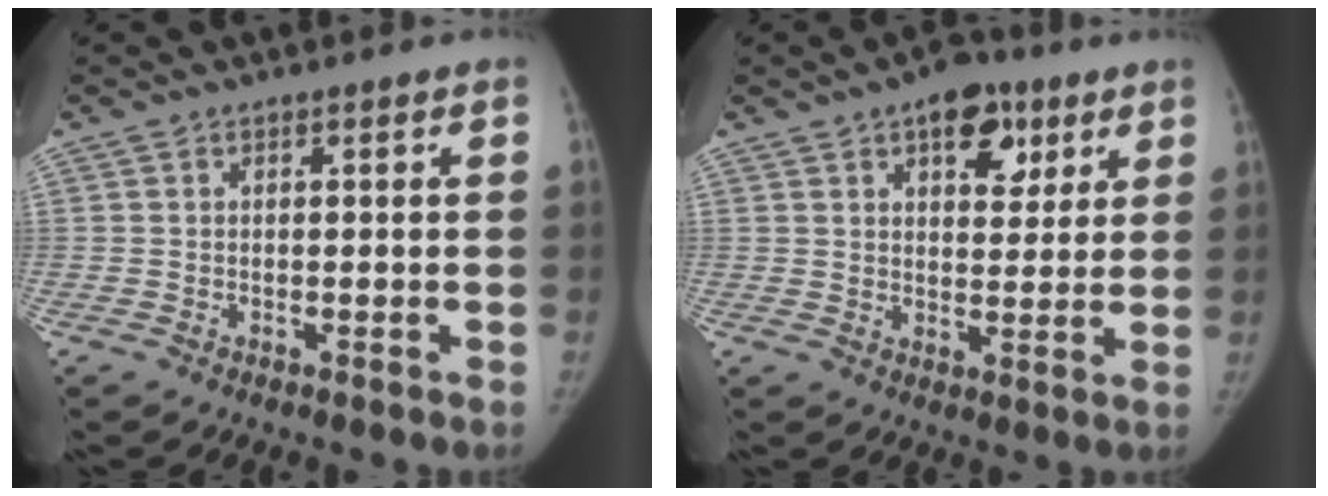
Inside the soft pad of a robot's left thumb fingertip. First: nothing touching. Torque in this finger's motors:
{"motor_torque": [0.22, -0.01, 0.69, -0.79, 0.22]}